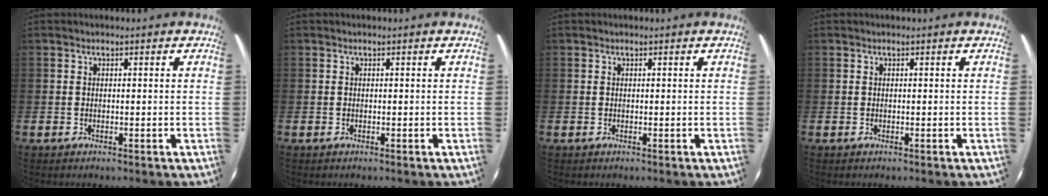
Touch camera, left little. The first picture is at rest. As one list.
[{"total": 0.0}, {"total": 0.0}, {"total": 0.0}]